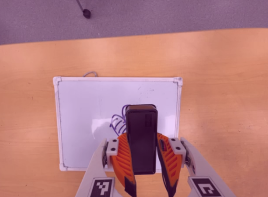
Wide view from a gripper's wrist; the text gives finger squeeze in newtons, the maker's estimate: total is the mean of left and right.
{"total": 8.0, "left": 6.3, "right": 9.6}